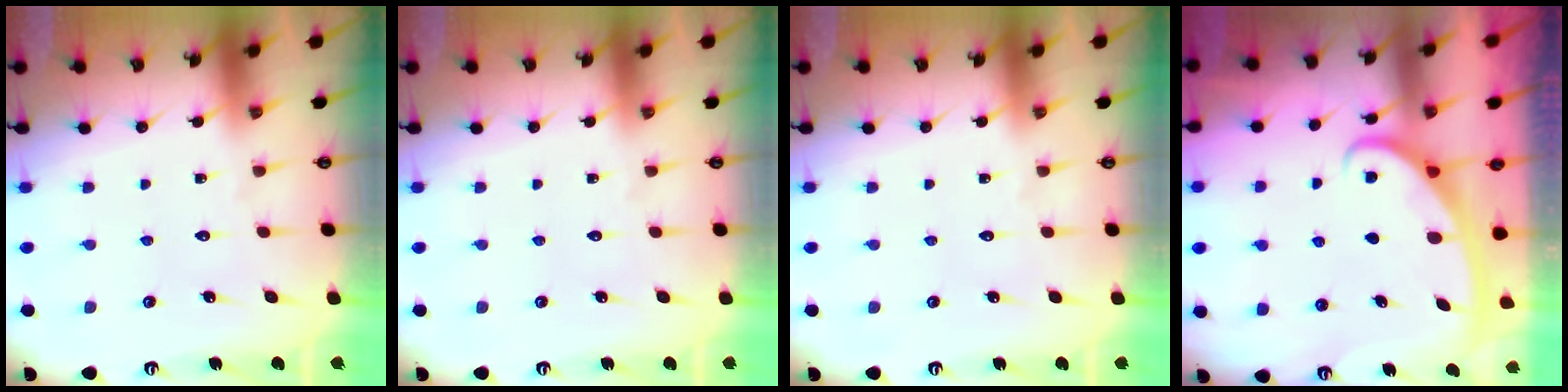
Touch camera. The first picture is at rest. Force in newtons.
{"total": 0.0}
{"total": 0.0}
{"total": 2.8, "press": 2.8, "slide": 0.4}